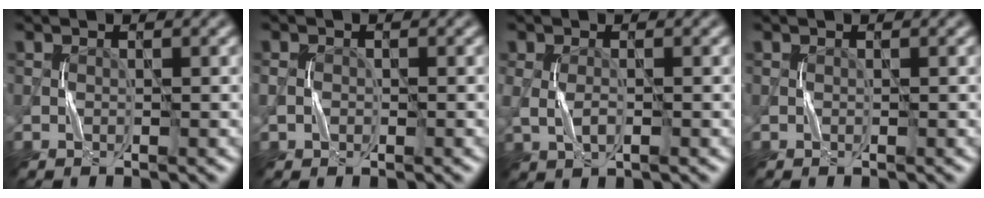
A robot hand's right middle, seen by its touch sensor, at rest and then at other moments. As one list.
[{"total": 1.0, "force": [-0.2, 0.9, 0.4], "torque": [-0.005, 0.002, -0.005]}, {"total": 1.7, "force": [0.0, 0.9, 1.4], "torque": [-0.033, -0.003, 0.000]}, {"total": 0.0}]